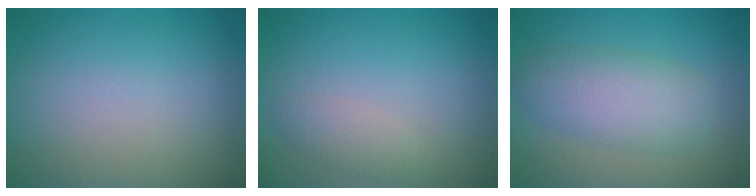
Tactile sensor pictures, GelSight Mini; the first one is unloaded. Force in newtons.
{"total": 1.4, "press": 1.4, "slide": 0.1}
{"total": 4.7, "press": 4.7, "slide": 0.1}